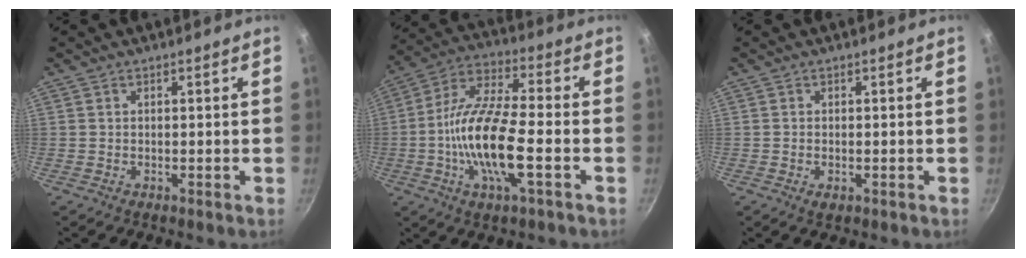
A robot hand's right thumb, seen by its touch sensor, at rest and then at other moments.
{"total": 16.4, "force": [-3.8, 4.9, 15.1], "torque": [-0.292, 0.028, -0.086]}
{"total": 1.5, "force": [-0.5, 0.8, 1.2], "torque": [-0.019, -0.003, -0.007]}